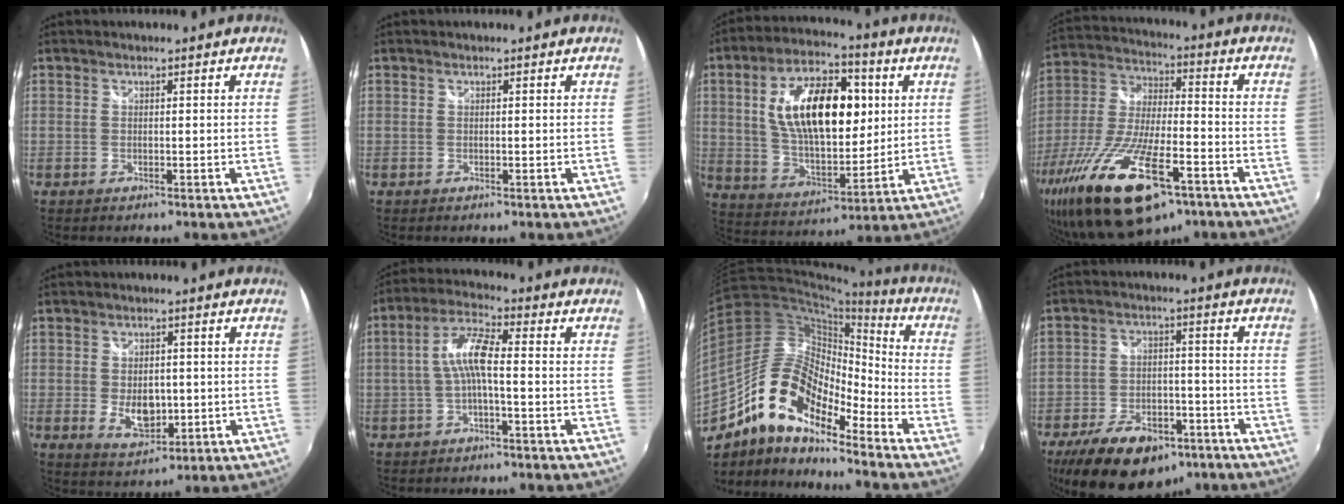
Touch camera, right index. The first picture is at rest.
{"total": 0.0}
{"total": 20.5, "force": [4.5, 10.7, 17.0], "torque": [-0.296, 0.019, 0.086]}
{"total": 25.8, "force": [-14.8, 9.2, 19.0], "torque": [-0.387, -0.060, -0.255]}
{"total": 6.7, "force": [-0.8, 4.3, 5.1], "torque": [-0.091, -0.010, -0.006]}
{"total": 6.5, "force": [-1.2, 1.1, 6.3], "torque": [-0.138, 0.015, -0.024]}
{"total": 16.4, "force": [-10.7, 5.8, 10.9], "torque": [-0.189, 0.004, -0.220]}
{"total": 18.0, "force": [-11.7, 9.8, 9.6], "torque": [-0.203, -0.003, -0.169]}